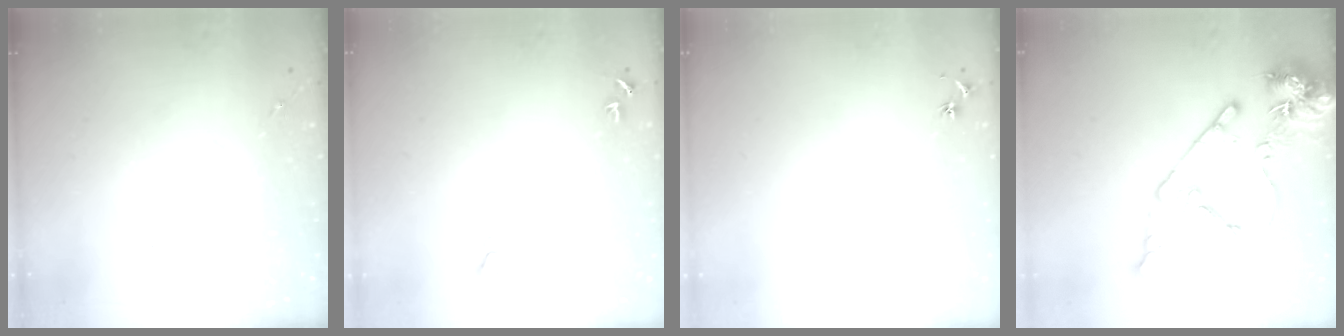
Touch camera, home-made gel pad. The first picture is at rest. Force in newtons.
{"total": 7.4, "press": 7.3, "slide": 0.9}
{"total": 3.0, "press": 2.9, "slide": 0.4}
{"total": 15.4, "press": 15.2, "slide": 2.2}